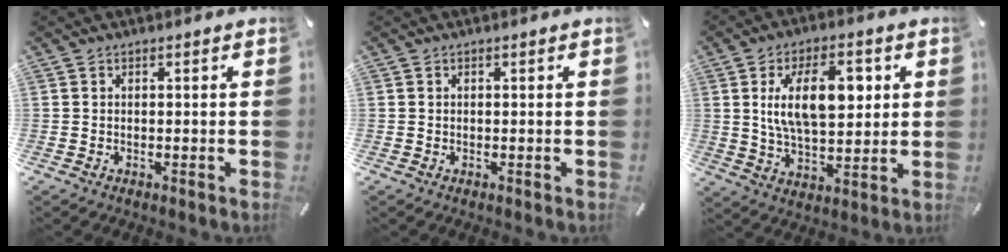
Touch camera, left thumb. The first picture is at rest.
{"total": 0.0}
{"total": 15.1, "force": [4.0, 7.9, 12.2], "torque": [-0.218, -0.003, 0.063]}